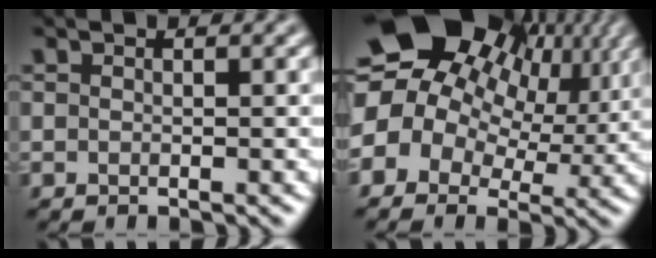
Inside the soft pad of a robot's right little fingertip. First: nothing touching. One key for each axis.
{"total": 19.1, "fx": 5.9, "fy": 14.4, "fz": 11.1, "tx": -0.201, "ty": 0.038, "tz": 0.081}